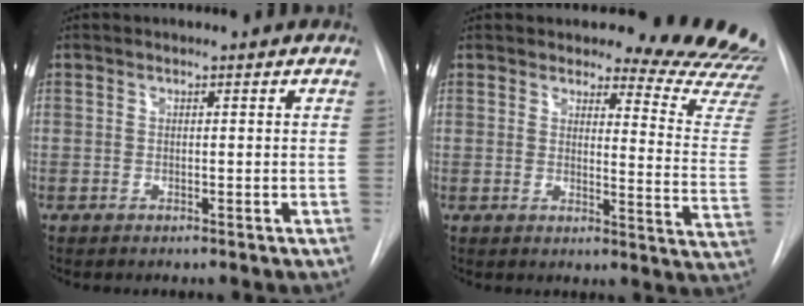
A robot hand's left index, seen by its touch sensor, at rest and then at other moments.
{"total": 14.5, "force": [14.4, 1.0, 2.0], "torque": [-0.001, -0.146, 0.136]}